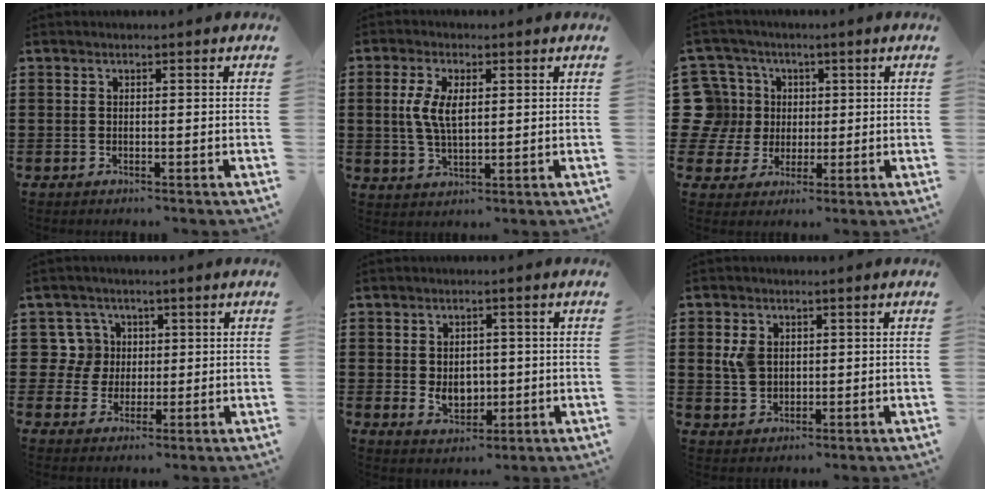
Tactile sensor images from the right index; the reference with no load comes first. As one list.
[{"total": 5.6, "force": [0.8, 2.5, 5.0], "torque": [-0.109, 0.004, 0.010]}, {"total": 9.1, "force": [1.7, 8.6, 2.5], "torque": [-0.109, 0.010, 0.032]}, {"total": 6.3, "force": [1.3, 6.0, 1.6], "torque": [-0.050, 0.016, 0.024]}, {"total": 4.2, "force": [0.0, 3.3, 2.7], "torque": [-0.043, 0.002, -0.006]}, {"total": 4.1, "force": [0.8, 3.1, 2.5], "torque": [-0.066, 0.008, 0.012]}]